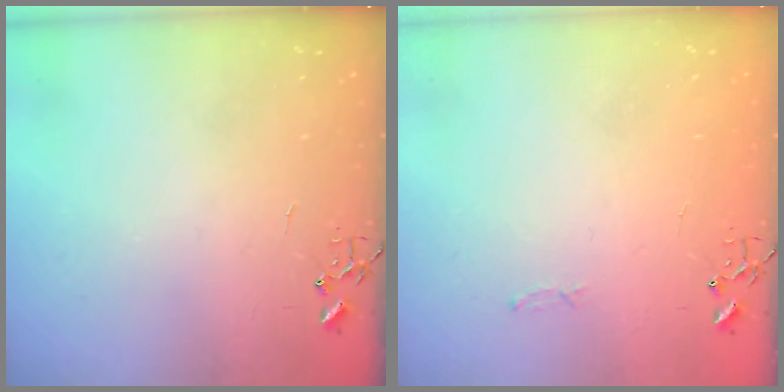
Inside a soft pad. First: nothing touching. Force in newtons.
{"total": 2.8, "press": 2.8, "slide": 0.4}